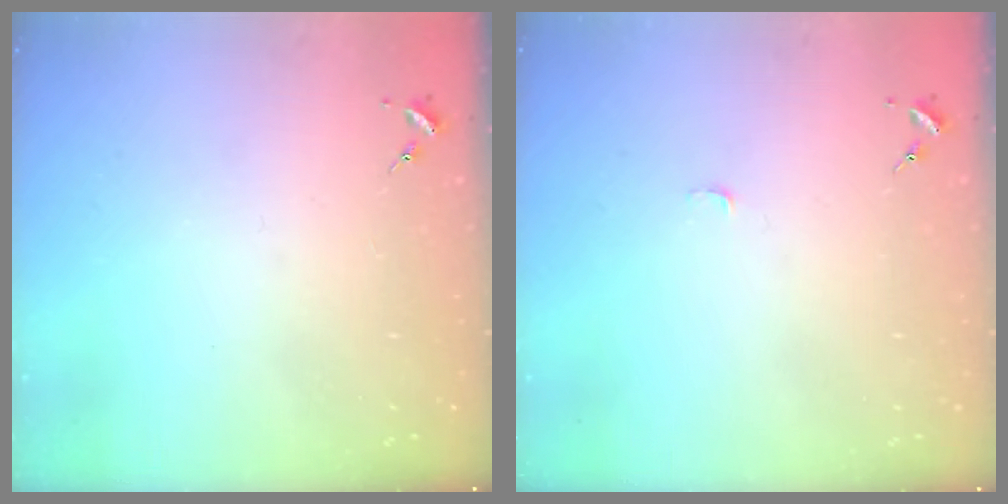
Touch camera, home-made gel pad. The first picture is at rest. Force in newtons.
{"total": 3.1, "press": 3.1, "slide": 0.3}